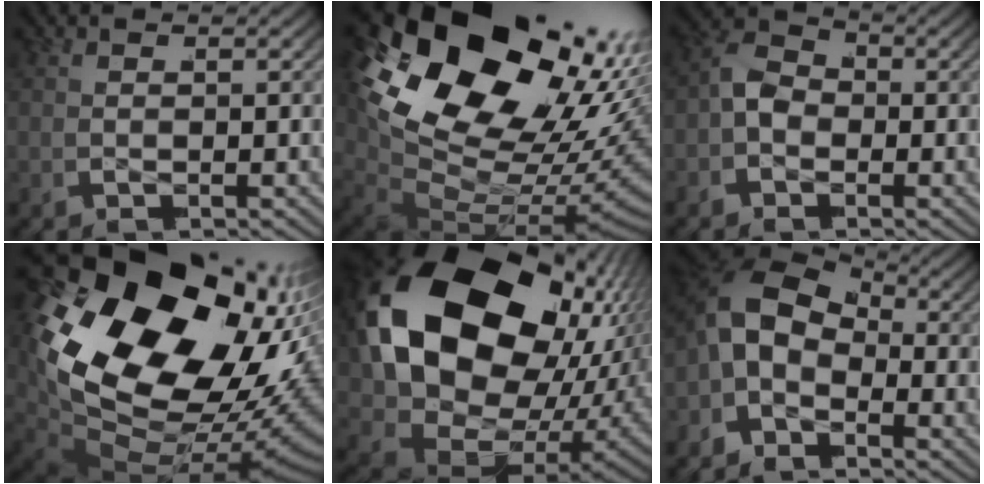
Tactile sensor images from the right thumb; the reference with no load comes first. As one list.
[{"total": 26.5, "force": [2.1, 17.4, 19.9], "torque": [-0.362, -0.036, 0.046]}, {"total": 6.0, "force": [-0.3, 4.7, 3.7], "torque": [-0.064, -0.004, -0.016]}, {"total": 30.8, "force": [0.7, 20.8, 22.7], "torque": [-0.435, -0.054, 0.031]}, {"total": 25.6, "force": [0.2, 17.5, 18.7], "torque": [-0.394, -0.057, 0.024]}, {"total": 11.2, "force": [-0.1, 8.9, 6.8], "torque": [-0.126, 0.002, -0.031]}]